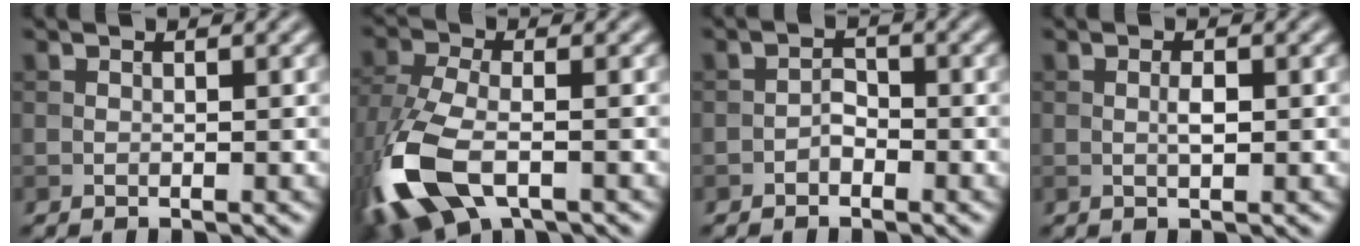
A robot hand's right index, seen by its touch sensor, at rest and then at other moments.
{"total": 10.3, "force": [-4.4, 4.8, 7.9], "torque": [-0.191, -0.019, -0.092]}
{"total": 1.3, "force": [-0.8, 0.8, 0.7], "torque": [-0.009, 0.006, -0.017]}
{"total": 1.3, "force": [0.0, 0.3, 1.2], "torque": [-0.024, -0.001, 0.000]}